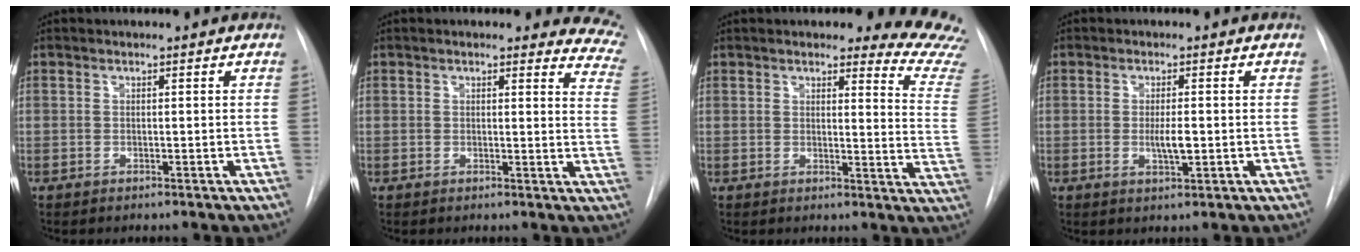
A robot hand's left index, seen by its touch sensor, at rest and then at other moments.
{"total": 9.6, "force": [8.6, 2.9, 3.3], "torque": [0.003, -0.031, 0.052]}
{"total": 12.8, "force": [12.3, 1.3, 3.3], "torque": [-0.006, -0.101, 0.097]}
{"total": 3.0, "force": [-0.3, 0.7, 2.9], "torque": [-0.050, -0.004, -0.004]}